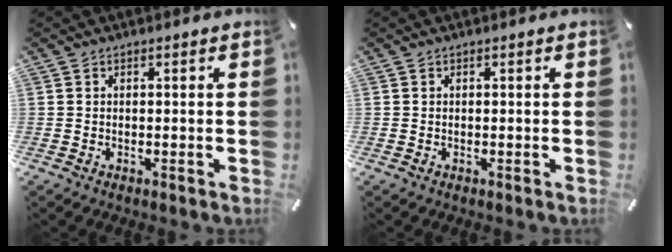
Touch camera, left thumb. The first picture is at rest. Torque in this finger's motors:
{"motor_torque": [0.03, 0.03, 0.00, 0.00, 0.00]}